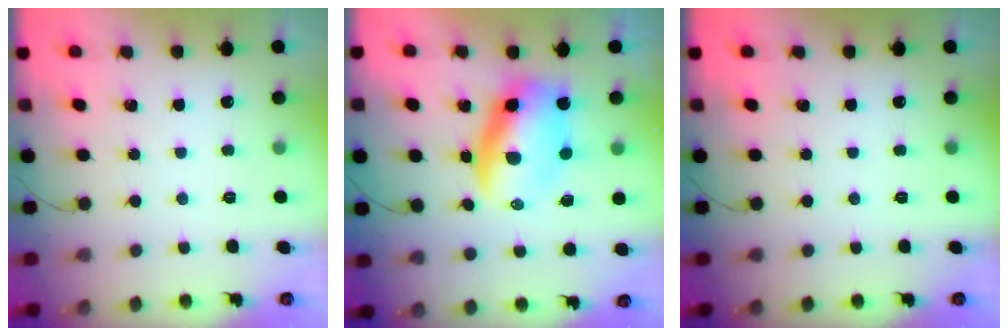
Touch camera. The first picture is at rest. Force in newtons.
{"total": 10.7, "press": 10.3, "slide": 2.8}
{"total": 0.0}